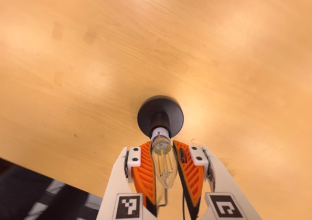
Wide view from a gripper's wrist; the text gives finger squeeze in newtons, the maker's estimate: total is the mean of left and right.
{"total": 19.6, "left": 18.9, "right": 20.4}